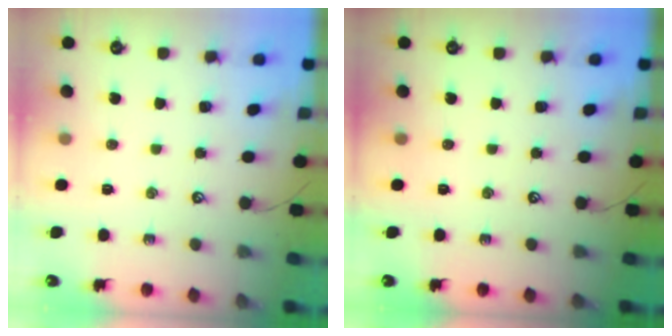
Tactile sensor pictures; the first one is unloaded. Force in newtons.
{"total": 0.0}